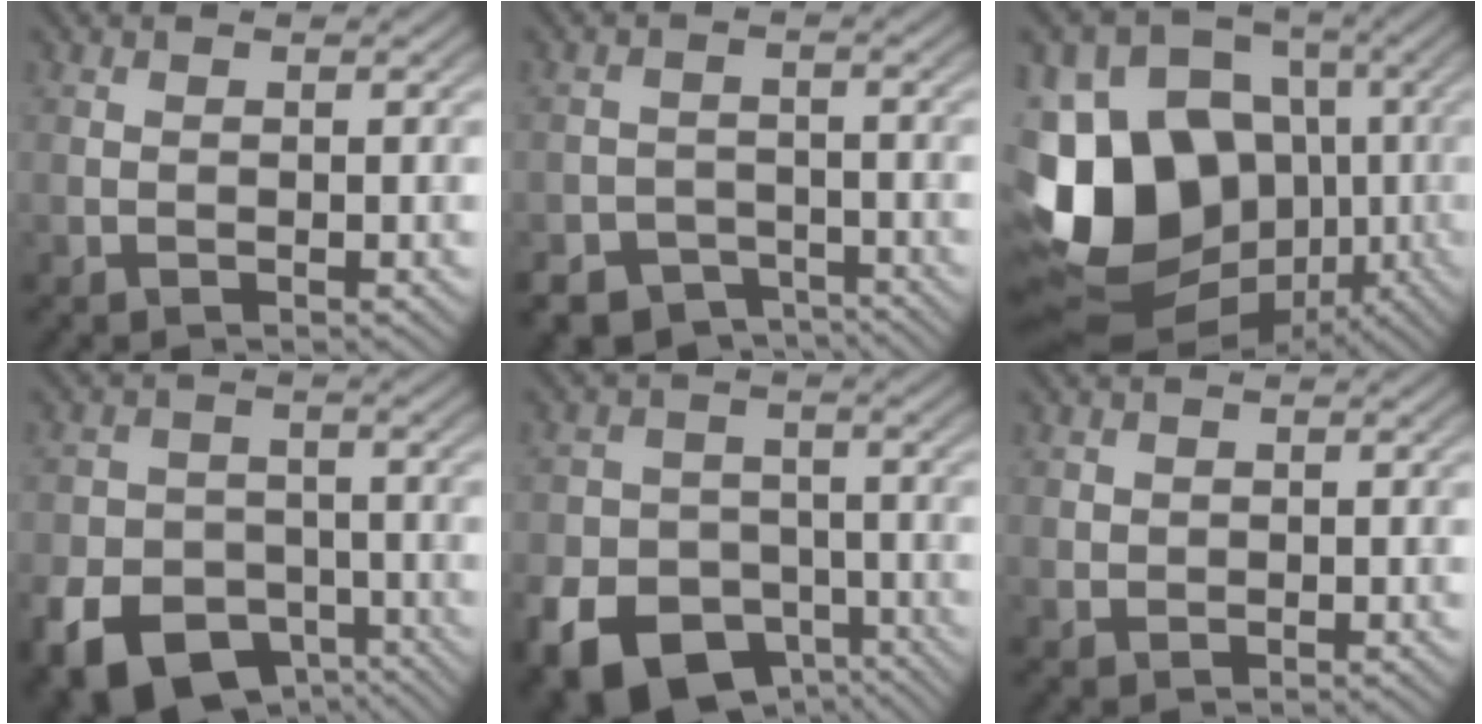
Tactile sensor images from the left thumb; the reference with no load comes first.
{"total": 6.3, "force": [-4.8, 3.7, 1.5], "torque": [-0.017, -0.012, -0.074]}
{"total": 18.4, "force": [-3.7, 14.8, 10.4], "torque": [-0.242, -0.012, -0.064]}
{"total": 11.6, "force": [-6.7, 7.8, 5.4], "torque": [-0.115, -0.029, -0.116]}
{"total": 12.8, "force": [-7.3, 8.9, 5.5], "torque": [-0.118, -0.036, -0.125]}
{"total": 1.5, "force": [0.4, 1.4, 0.4], "torque": [-0.010, -0.006, 0.007]}